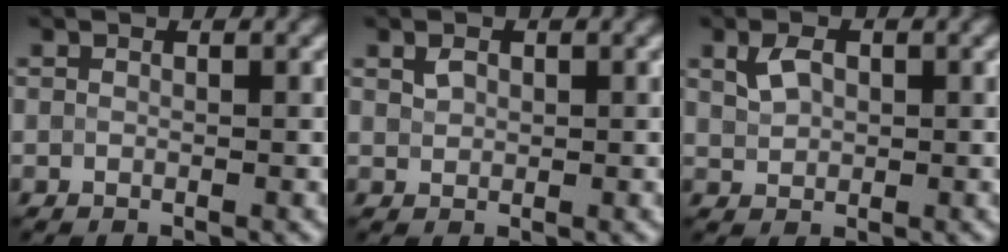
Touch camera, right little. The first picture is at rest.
{"total": 1.0, "force": [0.5, 0.7, 0.5], "torque": [-0.011, 0.000, 0.011]}
{"total": 2.0, "force": [0.7, 1.4, 1.3], "torque": [-0.029, 0.001, 0.016]}